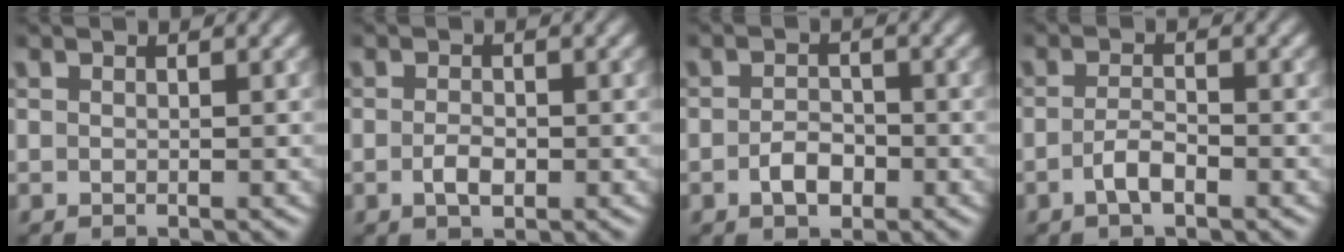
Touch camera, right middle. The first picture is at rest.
{"total": 1.7, "force": [-0.5, 0.8, 1.4], "torque": [-0.027, -0.002, -0.011]}
{"total": 2.4, "force": [-1.0, 1.4, 1.6], "torque": [-0.031, 0.001, -0.018]}
{"total": 2.0, "force": [-1.0, 0.6, 1.6], "torque": [-0.033, 0.002, -0.022]}